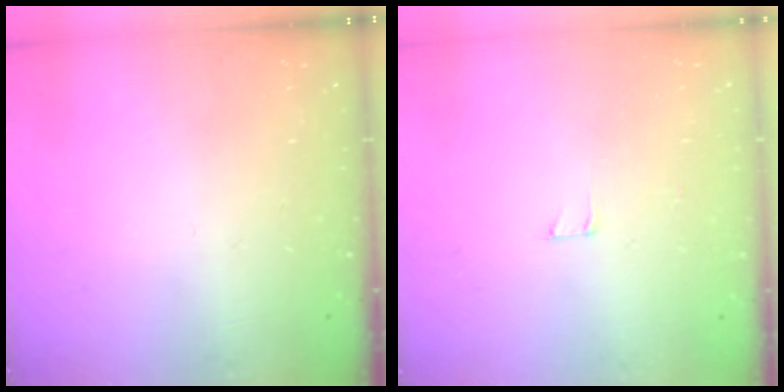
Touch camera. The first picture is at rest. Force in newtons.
{"total": 2.5, "press": 2.5, "slide": 0.2}